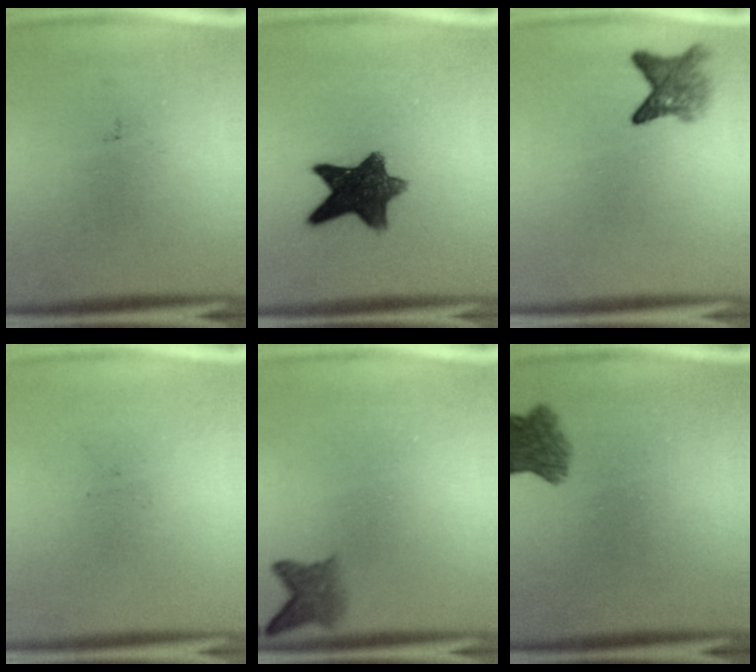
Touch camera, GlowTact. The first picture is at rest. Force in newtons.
{"total": 10.5}
{"total": 3.9}
{"total": 0.0}
{"total": 2.9}
{"total": 5.3}